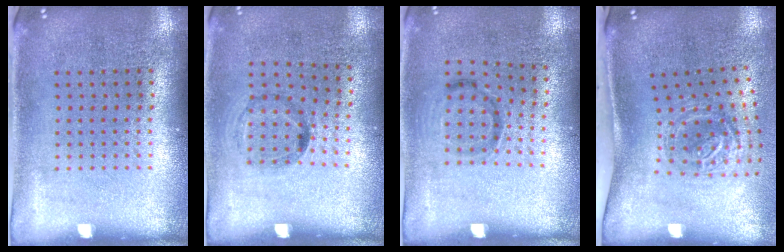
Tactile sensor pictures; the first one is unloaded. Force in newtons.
{"total": 1.2, "press": 0.7, "slide": 1.0}
{"total": 1.0, "press": 0.6, "slide": 0.8}
{"total": 1.8, "press": 1.2, "slide": 1.3}